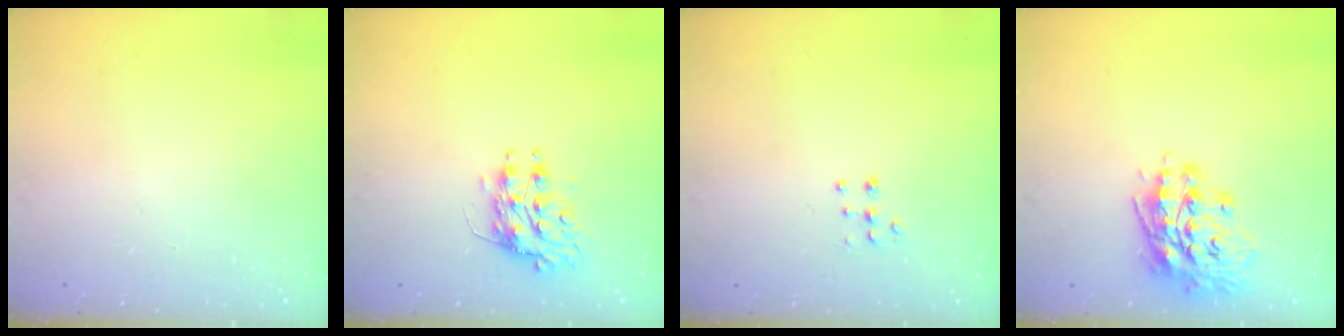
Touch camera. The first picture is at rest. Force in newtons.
{"total": 8.3, "press": 8.2, "slide": 0.6}
{"total": 5.2, "press": 5.2, "slide": 0.2}
{"total": 14.8, "press": 14.6, "slide": 2.5}